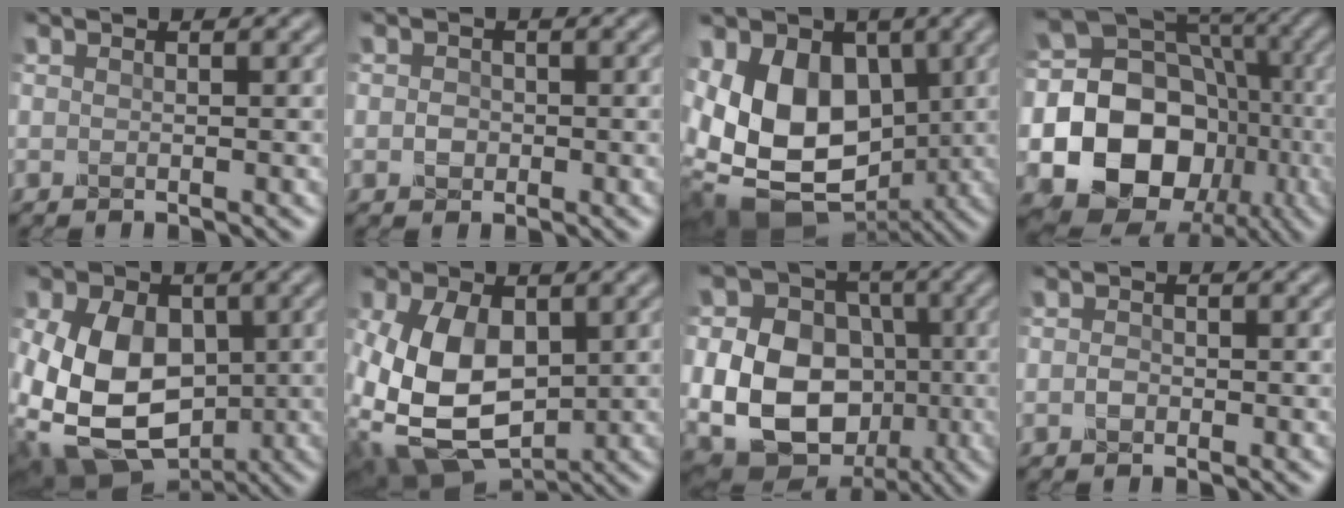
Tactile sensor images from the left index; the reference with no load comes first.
{"total": 1.0, "force": [-0.2, 0.9, 0.1], "torque": [-0.011, 0.004, -0.008]}
{"total": 14.7, "force": [-0.3, 11.0, 9.7], "torque": [-0.156, -0.004, -0.025]}
{"total": 20.5, "force": [-4.4, 17.6, 9.4], "torque": [-0.183, -0.006, -0.079]}
{"total": 14.6, "force": [-1.7, 11.7, 8.6], "torque": [-0.180, -0.019, -0.045]}
{"total": 11.3, "force": [-0.7, 7.6, 8.3], "torque": [-0.208, -0.018, -0.004]}
{"total": 12.5, "force": [-2.3, 10.3, 6.7], "torque": [-0.131, -0.020, -0.050]}
{"total": 0.5, "force": [-0.3, 0.4, 0.2], "torque": [-0.015, 0.004, -0.007]}